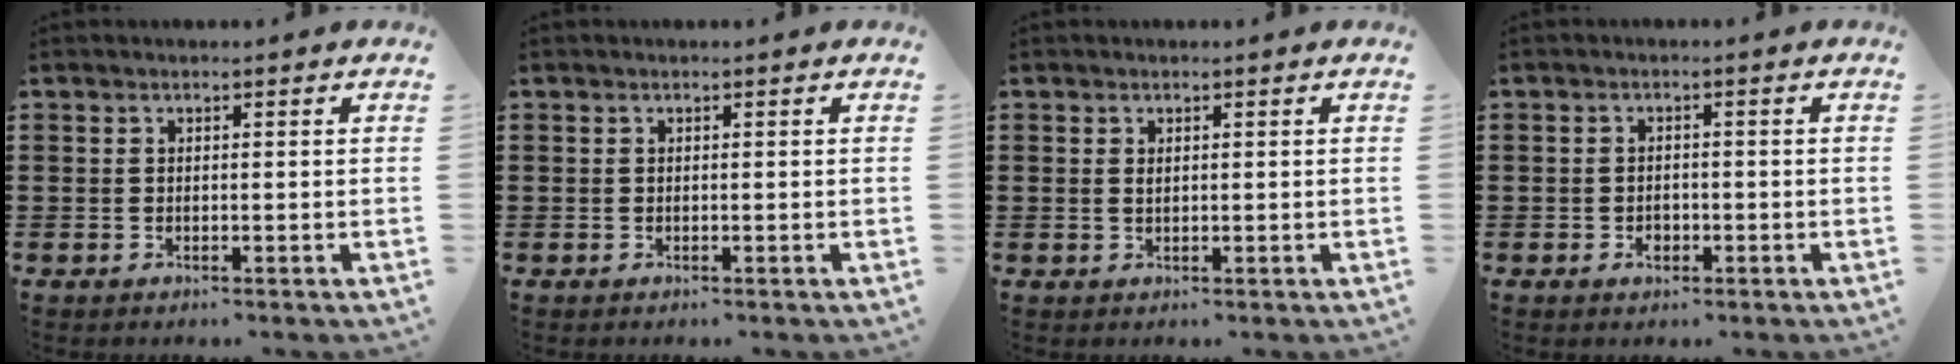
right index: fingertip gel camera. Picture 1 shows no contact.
{"total": 0.0}
{"total": 0.8, "force": [0.3, 0.5, 0.5], "torque": [-0.013, 0.004, 0.006]}
{"total": 1.5, "force": [-0.7, 1.1, 0.8], "torque": [-0.017, 0.002, -0.015]}